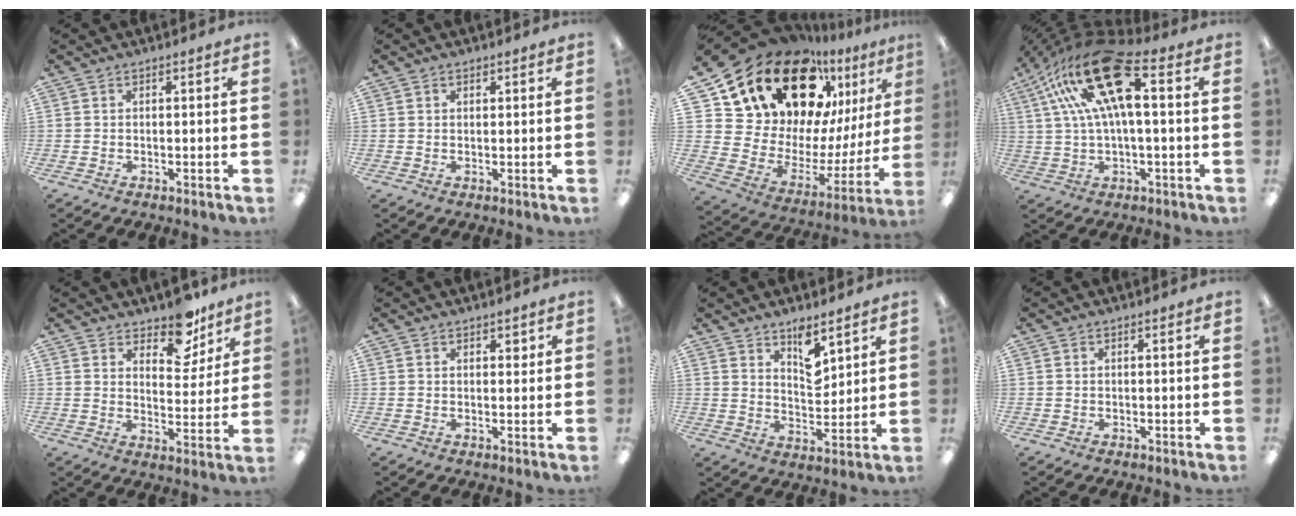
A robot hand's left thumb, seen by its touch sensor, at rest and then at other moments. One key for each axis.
{"total": 0.8, "fx": 0.6, "fy": 0.5, "fz": 0.1, "tx": -0.003, "ty": 0.003, "tz": 0.011}
{"total": 22.1, "fx": 16.4, "fy": 10.6, "fz": 10.3, "tx": -0.165, "ty": -0.131, "tz": 0.306}
{"total": 23.3, "fx": 8.2, "fy": 9.6, "fz": 19.6, "tx": -0.372, "ty": -0.015, "tz": 0.140}
{"total": 10.3, "fx": 8.0, "fy": 5.2, "fz": 3.8, "tx": -0.043, "ty": -0.055, "tz": 0.143}
{"total": 1.4, "fx": 1.0, "fy": 0.9, "fz": 0.4, "tx": -0.002, "ty": -0.001, "tz": 0.017}
{"total": 7.4, "fx": 5.4, "fy": 3.2, "fz": 3.9, "tx": -0.047, "ty": -0.040, "tz": 0.090}
{"total": 0.0}